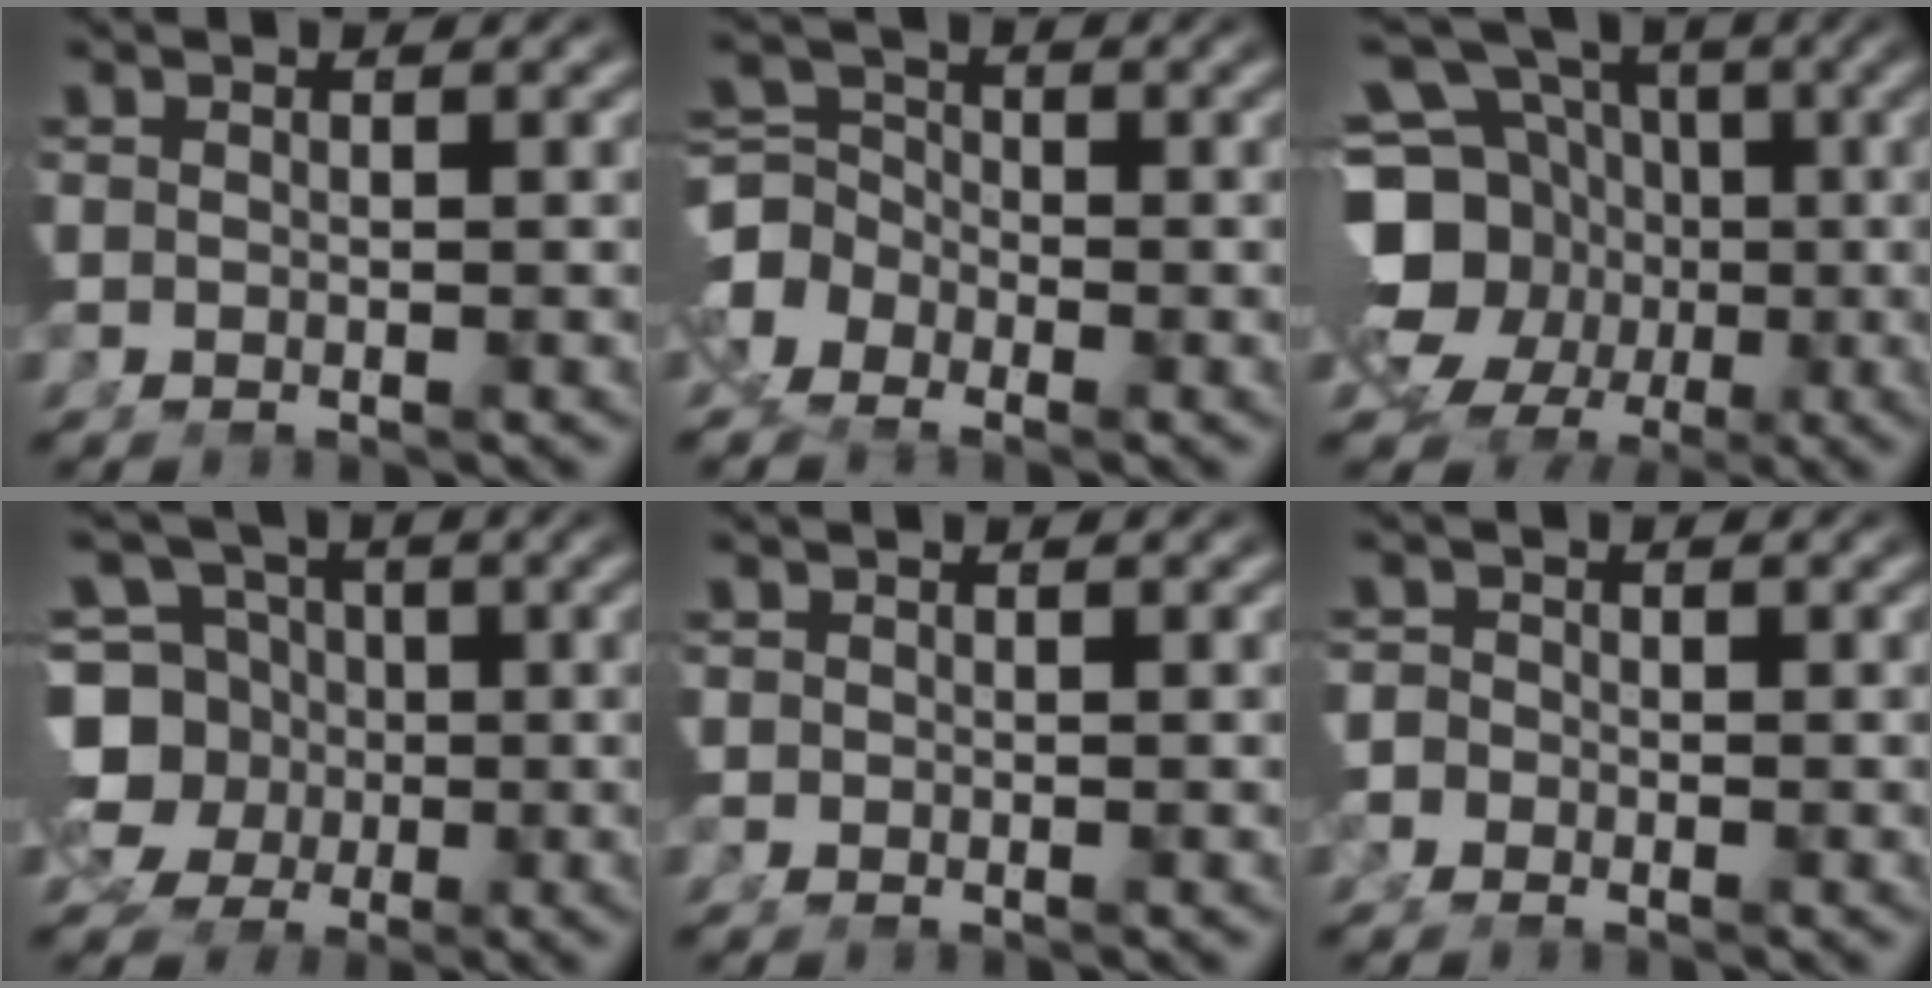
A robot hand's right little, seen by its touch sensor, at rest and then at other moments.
{"total": 7.2, "force": [-1.2, 6.5, 2.8], "torque": [-0.069, -0.007, -0.028]}
{"total": 17.0, "force": [0.3, 14.6, 8.6], "torque": [-0.171, -0.033, -0.004]}
{"total": 13.6, "force": [-0.4, 12.6, 5.2], "torque": [-0.125, -0.039, -0.011]}
{"total": 0.8, "force": [0.0, 0.8, 0.0], "torque": [0.002, 0.001, -0.003]}
{"total": 2.5, "force": [-0.9, 2.3, 0.3], "torque": [-0.008, 0.002, -0.026]}